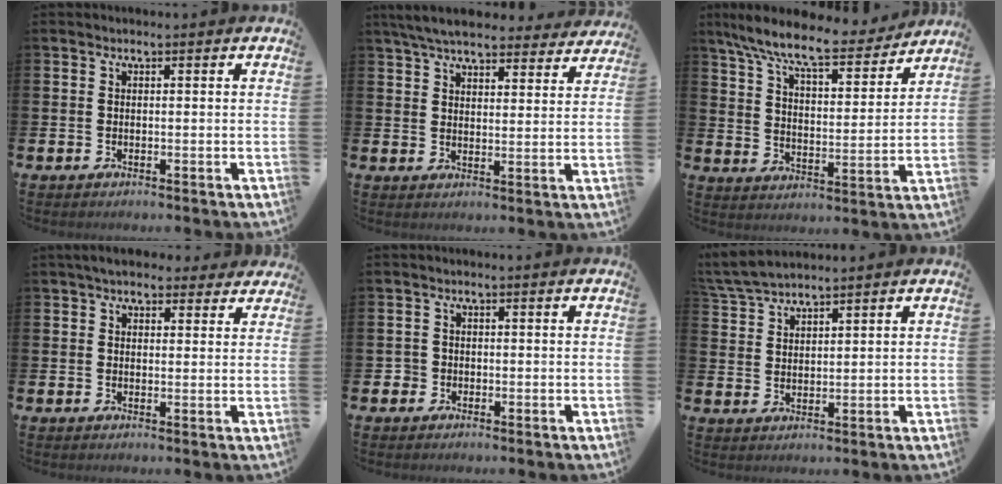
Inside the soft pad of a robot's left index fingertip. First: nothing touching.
{"total": 6.7, "force": [6.3, 1.4, 1.9], "torque": [-0.050, -0.030, 0.113]}
{"total": 9.9, "force": [8.7, 1.7, 4.4], "torque": [-0.112, -0.055, 0.149]}
{"total": 4.4, "force": [3.8, 1.9, 1.1], "torque": [-0.010, -0.017, 0.067]}
{"total": 1.3, "force": [-0.6, 1.2, 0.0], "torque": [0.003, 0.001, -0.017]}
{"total": 4.8, "force": [4.6, 0.5, 1.1], "torque": [-0.034, -0.016, 0.086]}